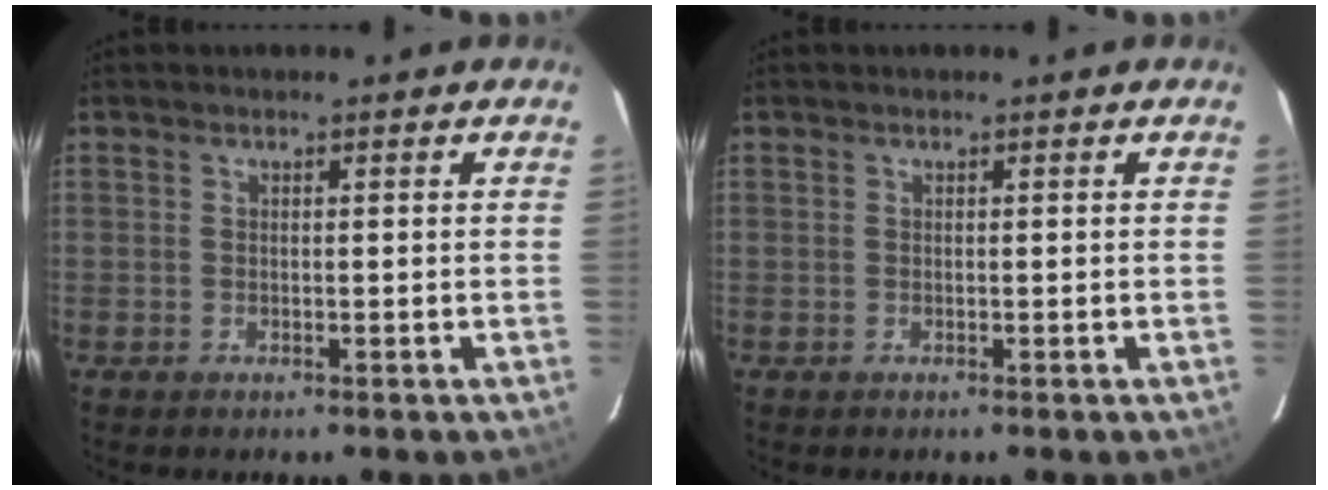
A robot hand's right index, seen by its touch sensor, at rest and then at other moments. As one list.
[{"total": 0.0}]